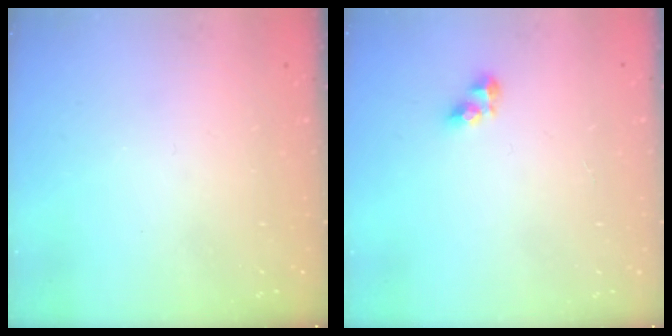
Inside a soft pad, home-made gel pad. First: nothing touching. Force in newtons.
{"total": 5.0, "press": 5.0, "slide": 0.5}